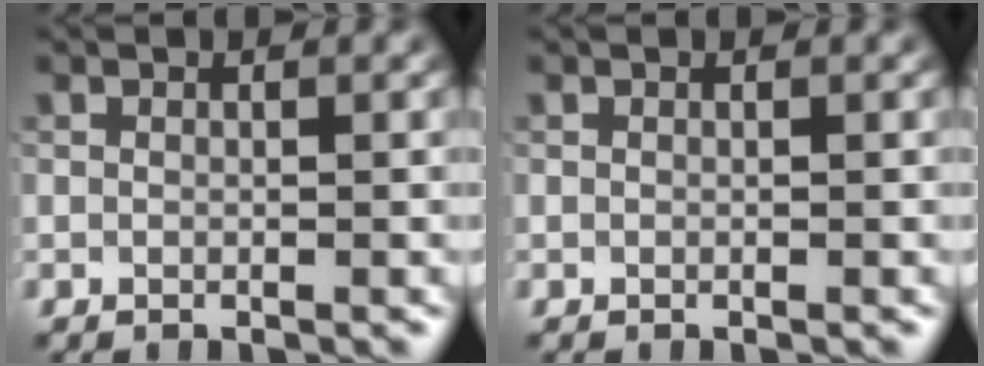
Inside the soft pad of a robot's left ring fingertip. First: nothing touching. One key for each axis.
{"total": 0.0}